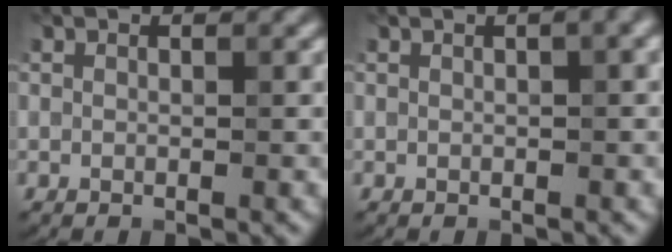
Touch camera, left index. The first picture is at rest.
{"total": 2.2, "force": [0.7, 0.7, 1.9], "torque": [-0.018, 0.010, 0.006]}